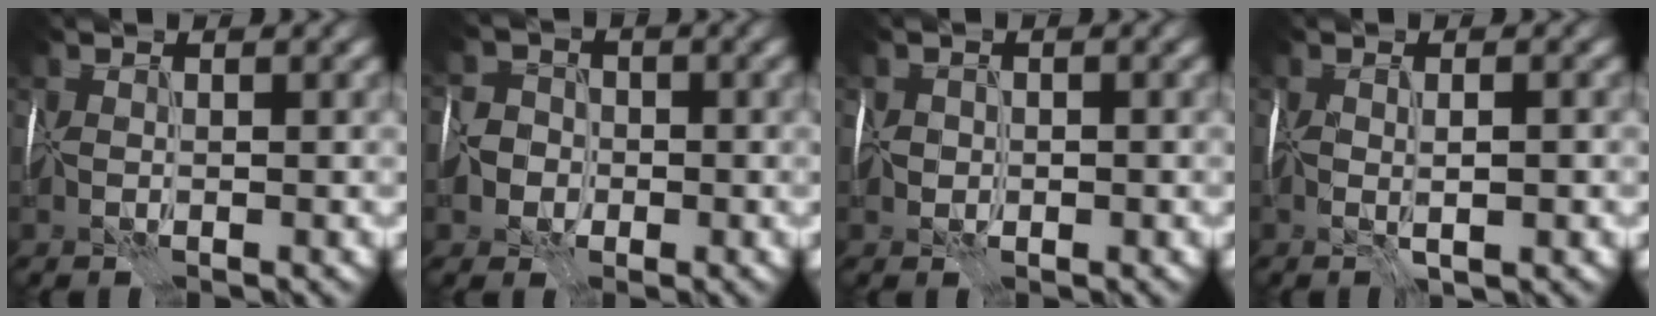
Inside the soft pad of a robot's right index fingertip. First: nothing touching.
{"total": 6.4, "force": [-2.6, 5.5, 2.1], "torque": [-0.026, 0.001, -0.081]}
{"total": 1.2, "force": [-0.8, 0.9, 0.2], "torque": [-0.004, -0.001, -0.018]}
{"total": 1.8, "force": [-0.9, 0.1, 1.5], "torque": [-0.028, -0.003, -0.016]}